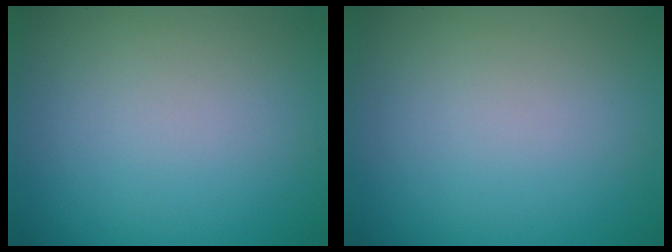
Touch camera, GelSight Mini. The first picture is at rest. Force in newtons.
{"total": 0.0}